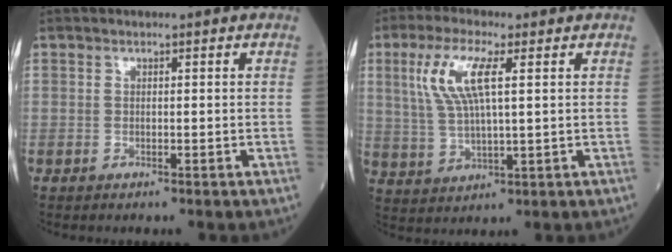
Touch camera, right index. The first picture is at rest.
{"total": 8.6, "force": [2.9, 1.8, 8.0], "torque": [-0.179, 0.010, 0.059]}